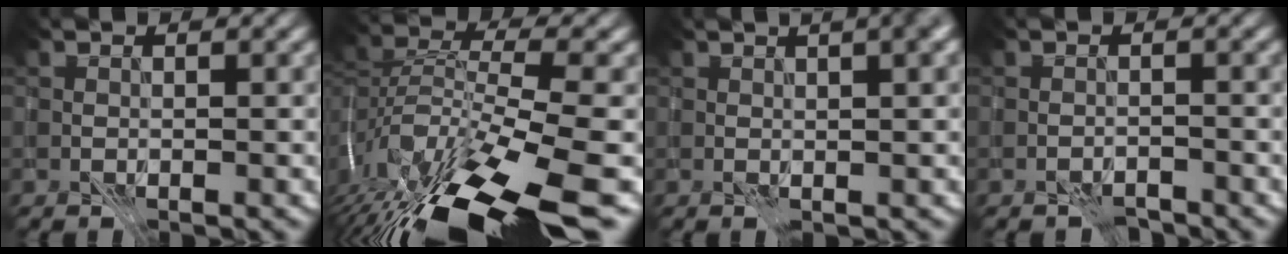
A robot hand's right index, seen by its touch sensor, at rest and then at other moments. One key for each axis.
{"total": 12.7, "fx": -8.0, "fy": 4.0, "fz": 9.0, "tx": -0.179, "ty": 0.003, "tz": -0.127}
{"total": 5.8, "fx": 2.1, "fy": 2.5, "fz": 4.8, "tx": -0.024, "ty": 0.034, "tz": -0.004}
{"total": 1.5, "fx": -1.4, "fy": 0.4, "fz": 0.2, "tx": 0.000, "ty": 0.004, "tz": -0.026}